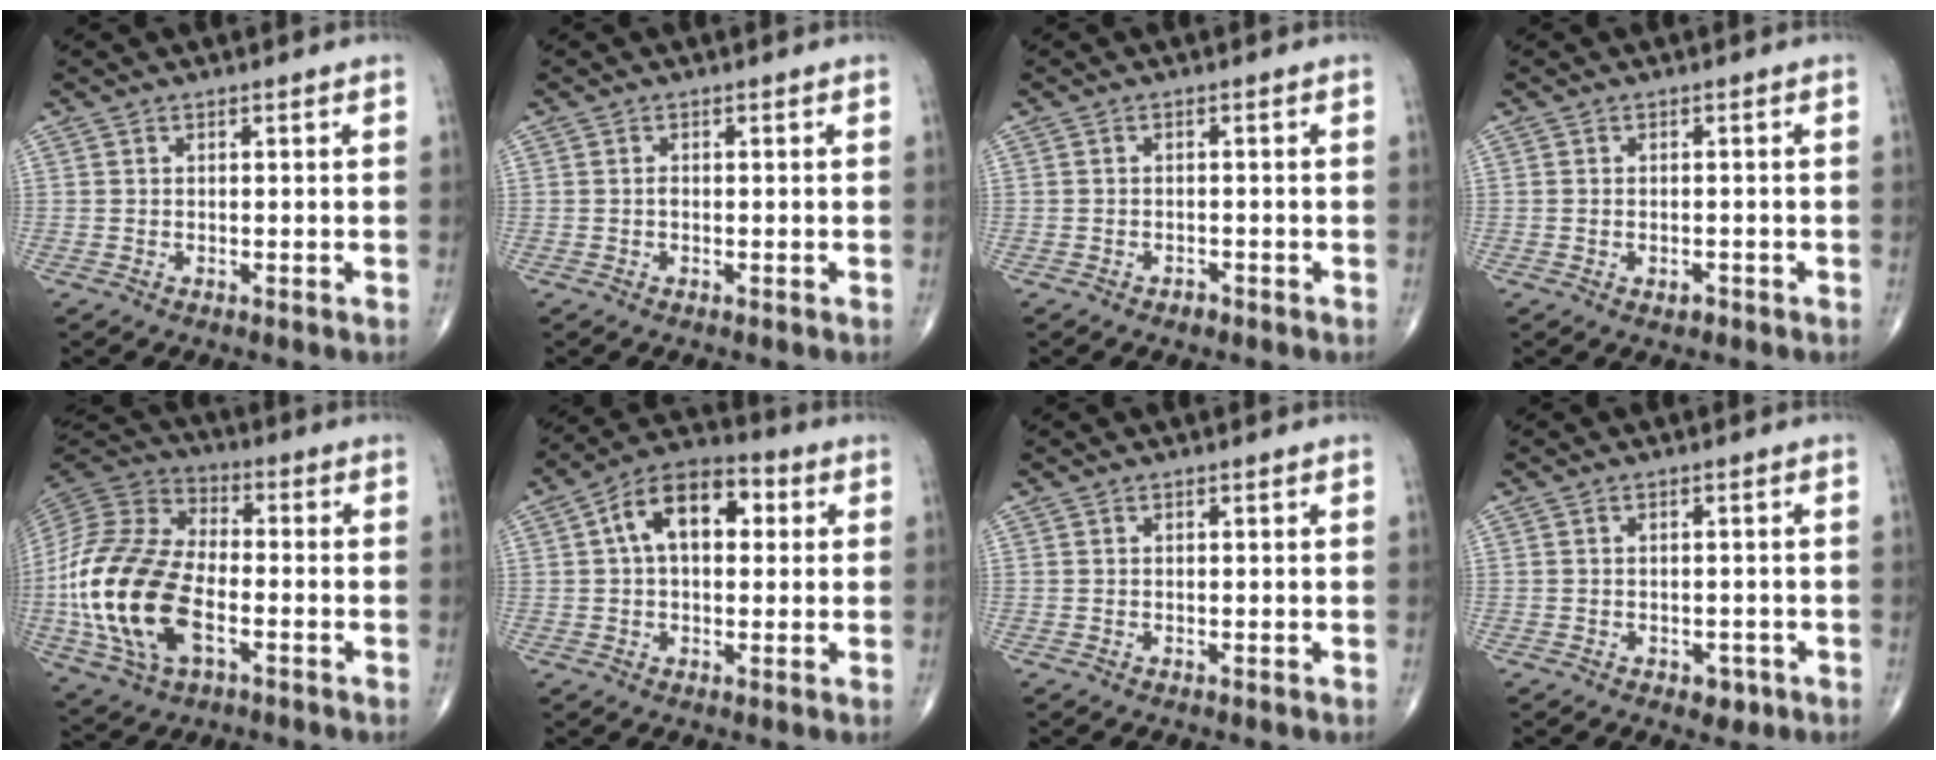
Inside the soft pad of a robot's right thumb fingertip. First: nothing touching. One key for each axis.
{"total": 0.6, "fx": -0.2, "fy": 0.3, "fz": 0.4, "tx": -0.006, "ty": 0.001, "tz": -0.007}
{"total": 1.3, "fx": -0.9, "fy": 0.8, "fz": 0.5, "tx": -0.008, "ty": 0.002, "tz": -0.015}
{"total": 1.5, "fx": -0.7, "fy": 0.9, "fz": 0.9, "tx": -0.016, "ty": 0.006, "tz": -0.008}
{"total": 23.0, "fx": -5.2, "fy": 12.8, "fz": 18.3, "tx": -0.389, "ty": 0.010, "tz": -0.095}
{"total": 12.6, "fx": 2.5, "fy": 7.6, "fz": 9.7, "tx": -0.141, "ty": 0.030, "tz": 0.029}
{"total": 0.0}
{"total": 2.6, "fx": -1.2, "fy": 1.8, "fz": 1.4, "tx": -0.005, "ty": 0.003, "tz": -0.012}